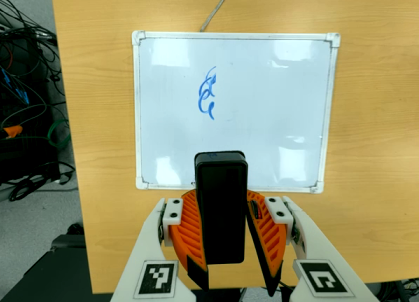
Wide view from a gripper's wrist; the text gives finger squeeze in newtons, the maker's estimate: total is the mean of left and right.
{"total": 8.6, "left": 9.0, "right": 8.3}